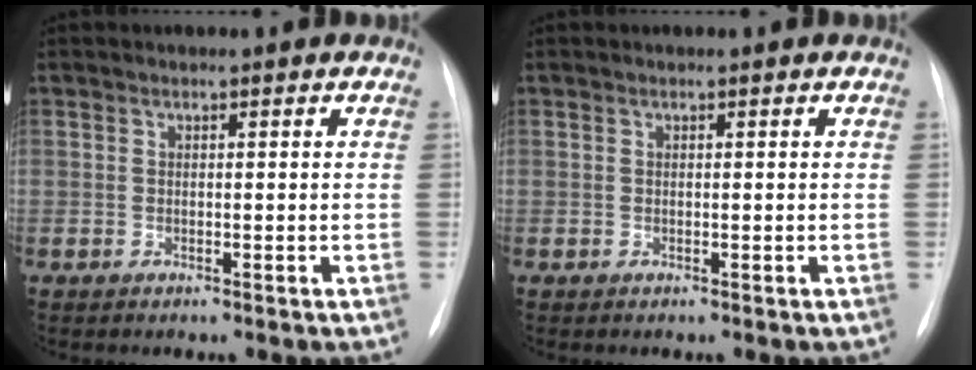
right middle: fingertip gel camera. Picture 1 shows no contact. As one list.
[{"total": 0.0}]